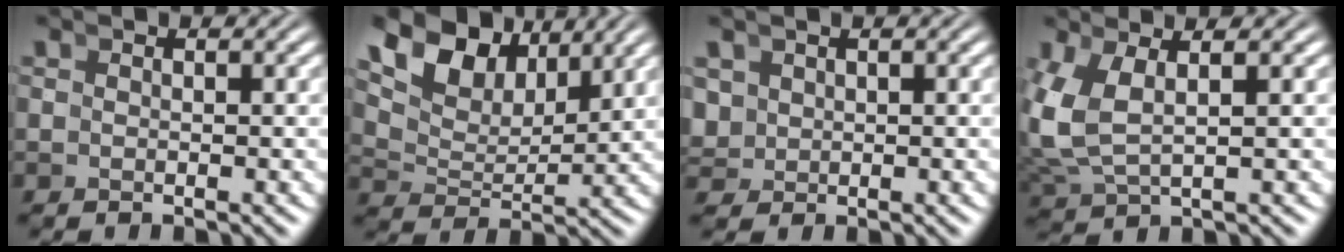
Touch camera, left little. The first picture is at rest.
{"total": 8.6, "force": [4.6, 5.3, 5.0], "torque": [-0.098, 0.001, 0.074]}
{"total": 2.5, "force": [0.6, 2.3, 0.8], "torque": [-0.033, -0.016, 0.023]}
{"total": 6.4, "force": [1.1, 4.6, 4.3], "torque": [-0.119, -0.003, 0.023]}